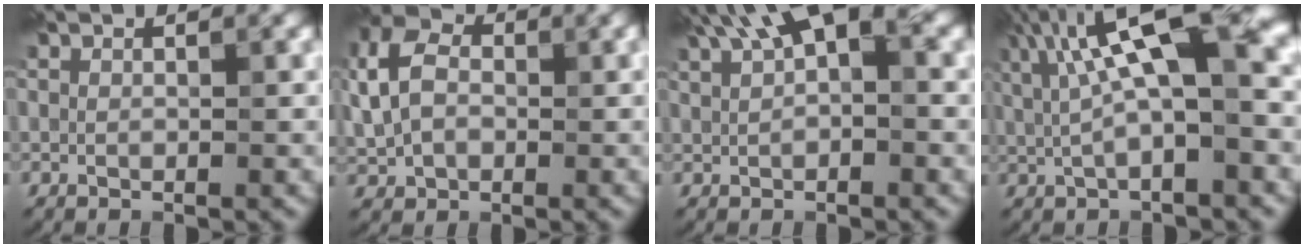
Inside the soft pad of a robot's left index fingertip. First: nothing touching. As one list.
[{"total": 5.7, "force": [0.8, 4.2, 3.8], "torque": [-0.089, 0.012, 0.006]}, {"total": 6.6, "force": [3.3, 2.5, 5.2], "torque": [-0.084, 0.023, 0.053]}, {"total": 9.9, "force": [2.7, 3.0, 9.1], "torque": [-0.151, 0.016, 0.039]}]